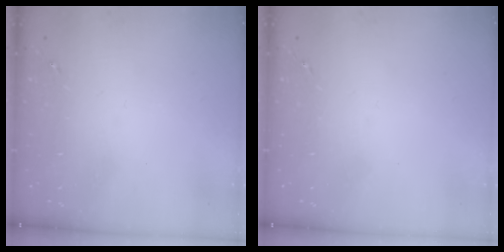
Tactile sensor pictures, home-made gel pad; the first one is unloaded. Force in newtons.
{"total": 0.0}